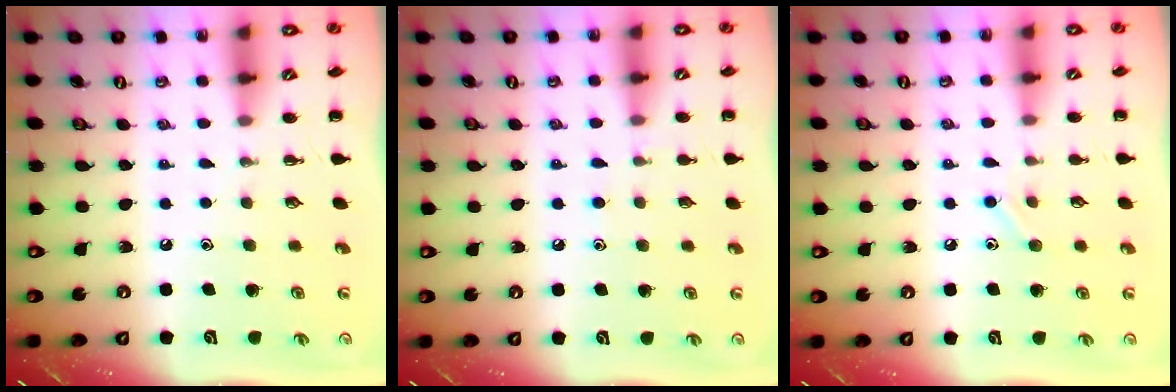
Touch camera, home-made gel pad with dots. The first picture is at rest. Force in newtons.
{"total": 6.1, "press": 5.7, "slide": 2.1}
{"total": 7.2, "press": 7.0, "slide": 1.8}